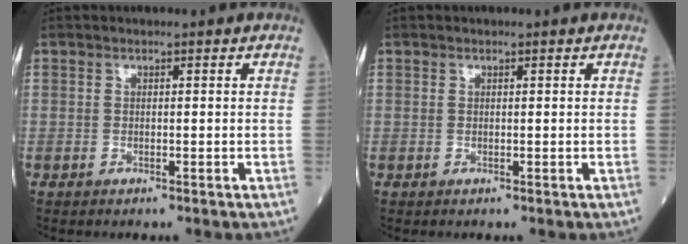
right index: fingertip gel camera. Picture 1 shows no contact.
{"total": 0.0}